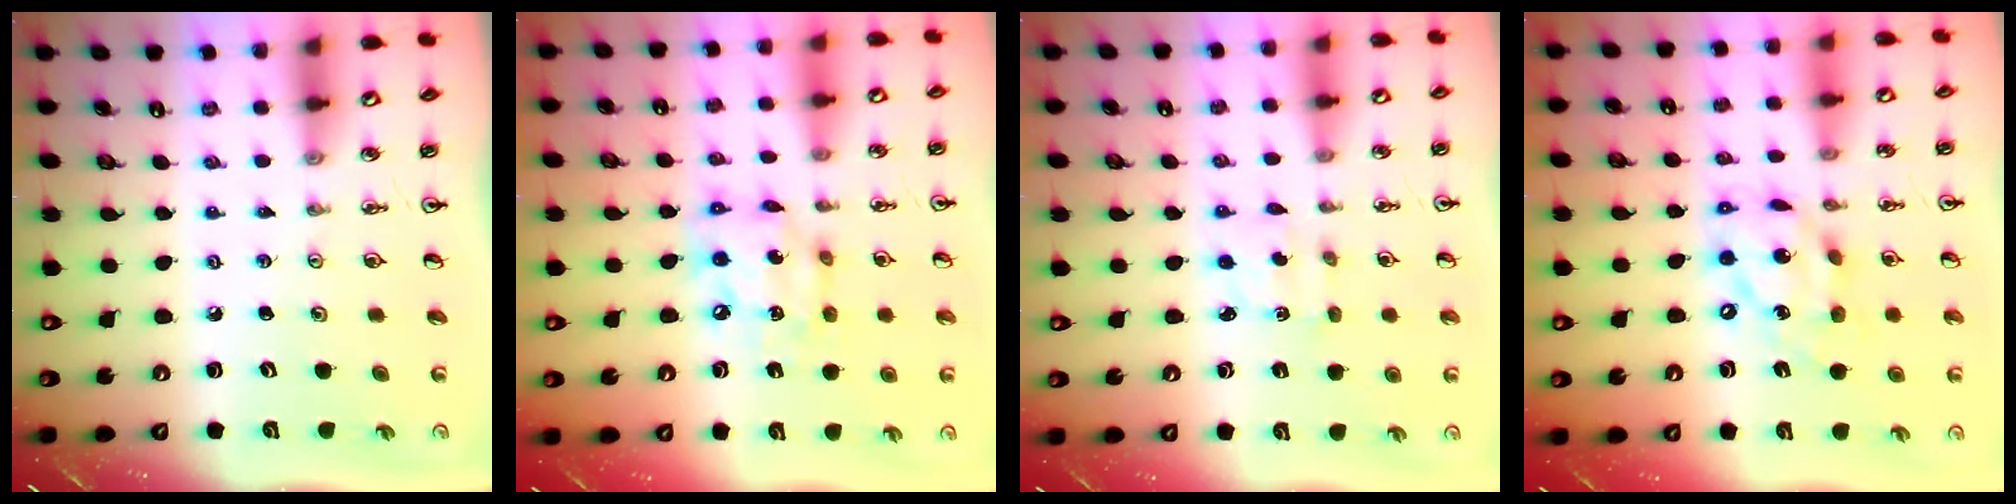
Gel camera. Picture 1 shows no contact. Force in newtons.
{"total": 12.7, "press": 12.6, "slide": 1.6}
{"total": 2.1, "press": 2.0, "slide": 0.7}
{"total": 13.4, "press": 13.4, "slide": 1.0}